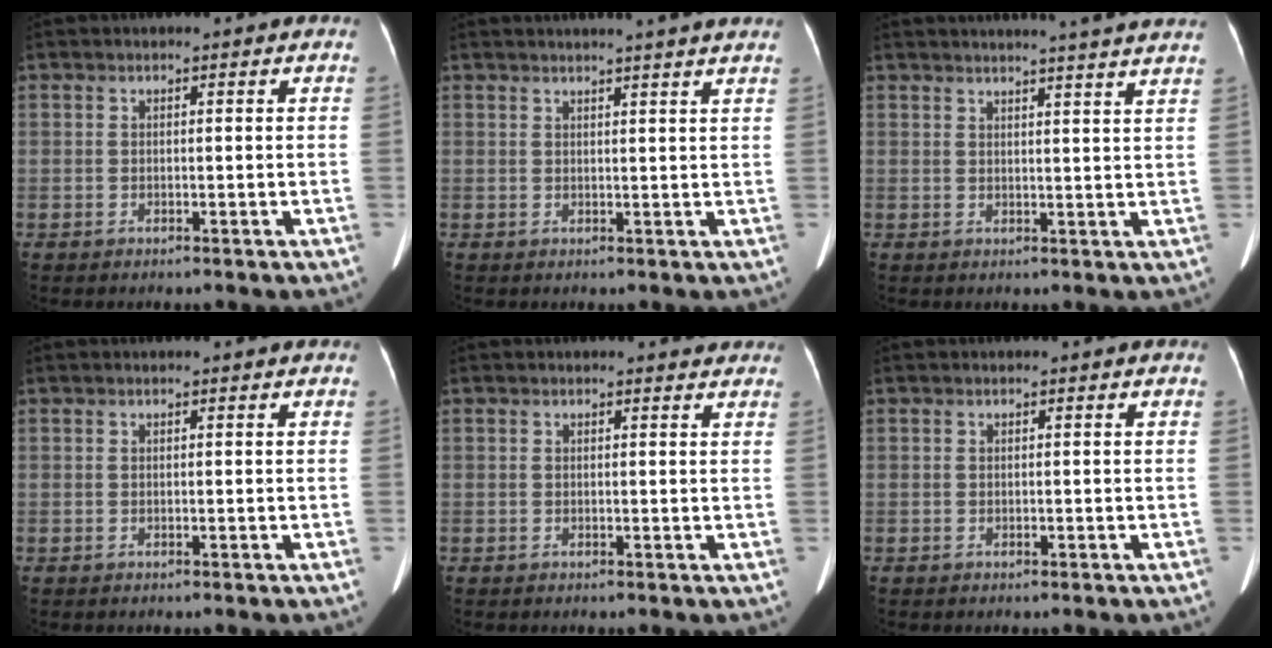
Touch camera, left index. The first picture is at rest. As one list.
[{"total": 8.0, "force": [7.1, -0.8, 3.6], "torque": [-0.046, 0.016, 0.070]}, {"total": 13.9, "force": [12.6, -0.8, 5.7], "torque": [-0.087, -0.015, 0.142]}, {"total": 0.6, "force": [0.5, 0.0, 0.2], "torque": [-0.001, 0.012, 0.008]}, {"total": 2.1, "force": [2.0, 0.5, 0.4], "torque": [-0.009, -0.003, 0.012]}, {"total": 0.0}]